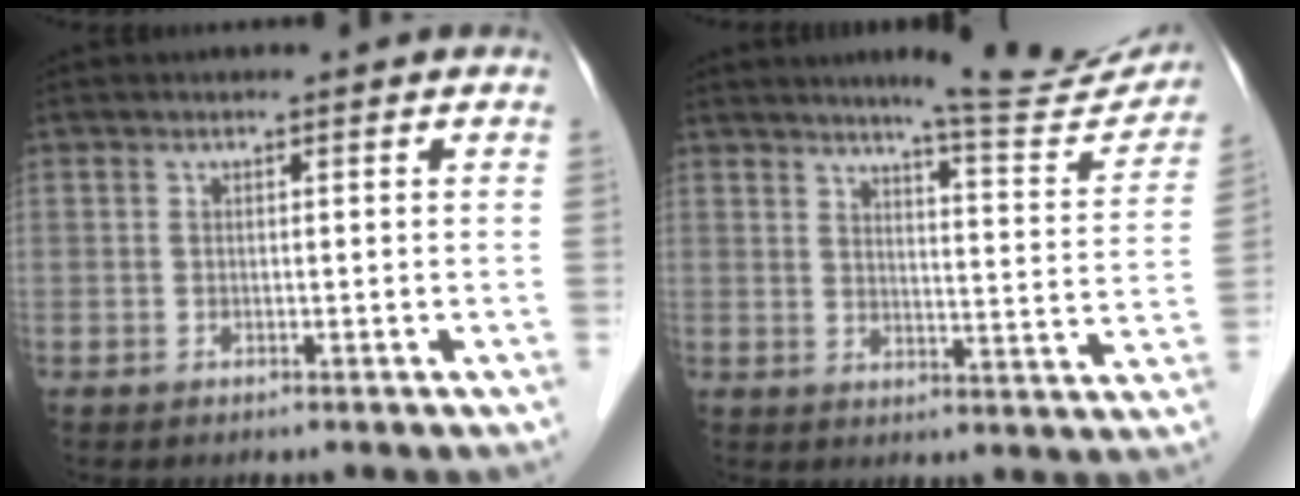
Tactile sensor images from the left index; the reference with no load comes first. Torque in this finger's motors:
{"motor_torque": [1.06, -1.08, 0.28, 0.05]}